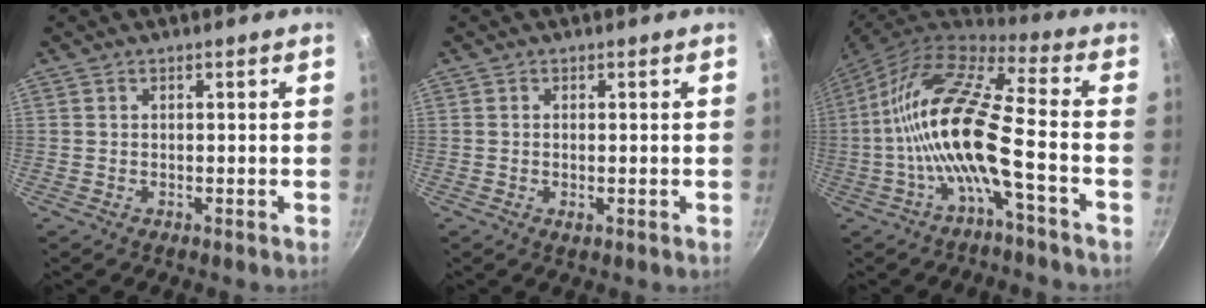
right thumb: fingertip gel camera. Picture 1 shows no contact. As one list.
[{"total": 1.1, "force": [-0.2, 0.4, 1.0], "torque": [-0.021, -0.002, -0.004]}, {"total": 16.6, "force": [-4.0, 3.7, 15.7], "torque": [-0.303, 0.045, -0.090]}]